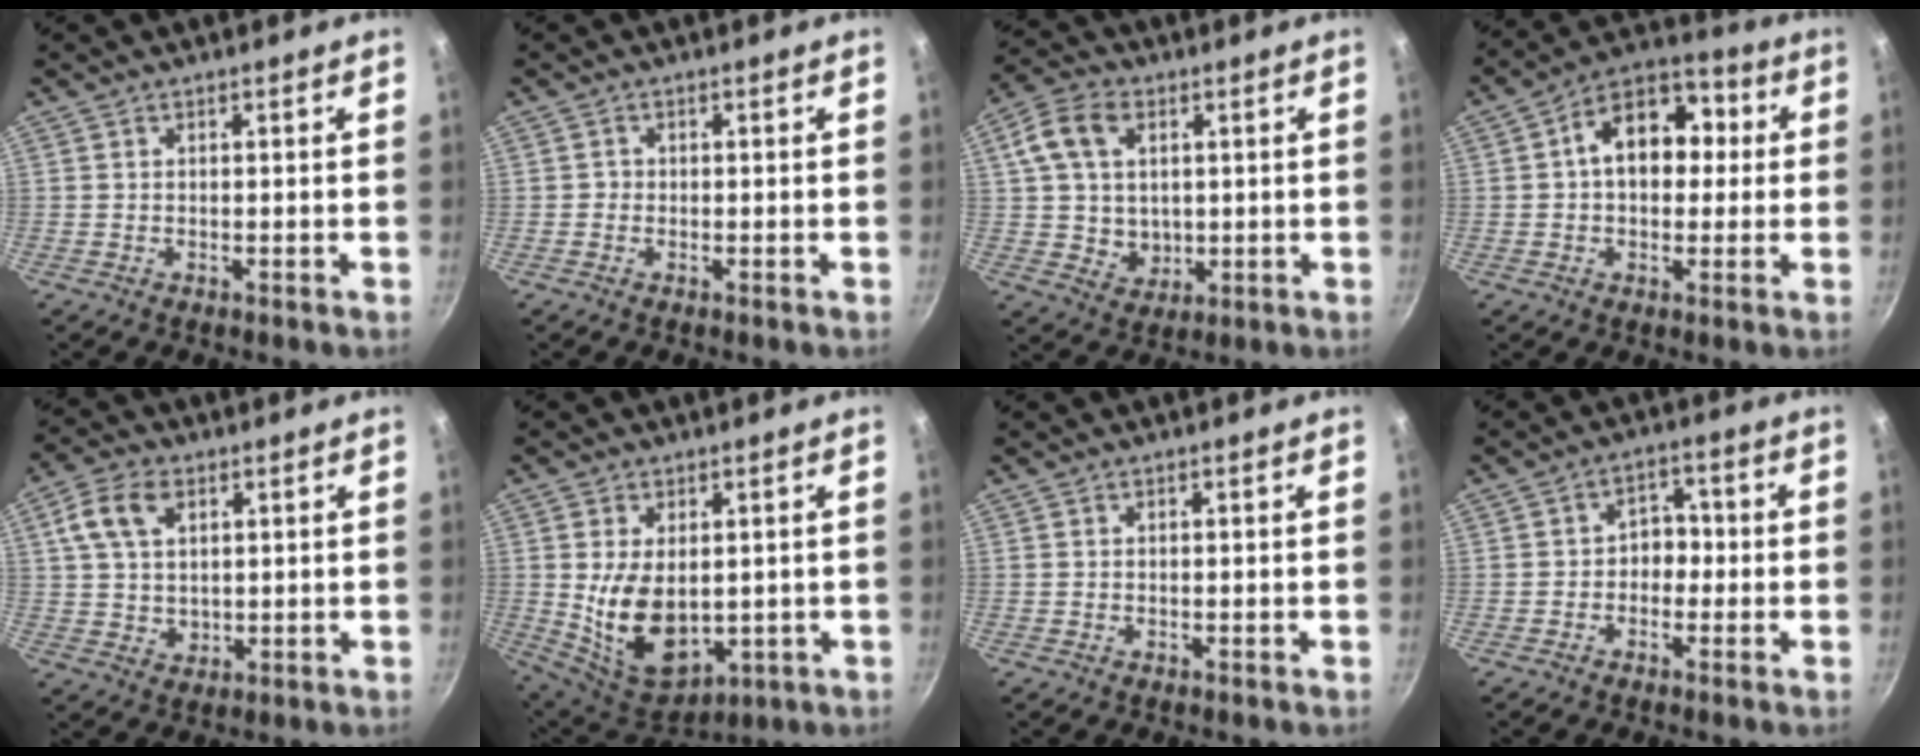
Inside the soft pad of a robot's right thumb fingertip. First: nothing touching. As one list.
[{"total": 0.8, "force": [-0.2, 0.7, 0.2], "torque": [0.003, 0.003, -0.007]}, {"total": 11.8, "force": [2.9, 8.8, 7.3], "torque": [-0.109, -0.001, 0.057]}, {"total": 13.5, "force": [1.8, 9.0, 9.9], "torque": [-0.115, 0.032, 0.015]}, {"total": 9.5, "force": [3.4, 6.3, 6.2], "torque": [-0.106, -0.004, 0.065]}, {"total": 13.3, "force": [-0.3, 8.1, 10.5], "torque": [-0.166, -0.013, 0.026]}, {"total": 0.0}, {"total": 4.4, "force": [-0.8, 3.4, 2.6], "torque": [-0.008, 0.021, -0.026]}]